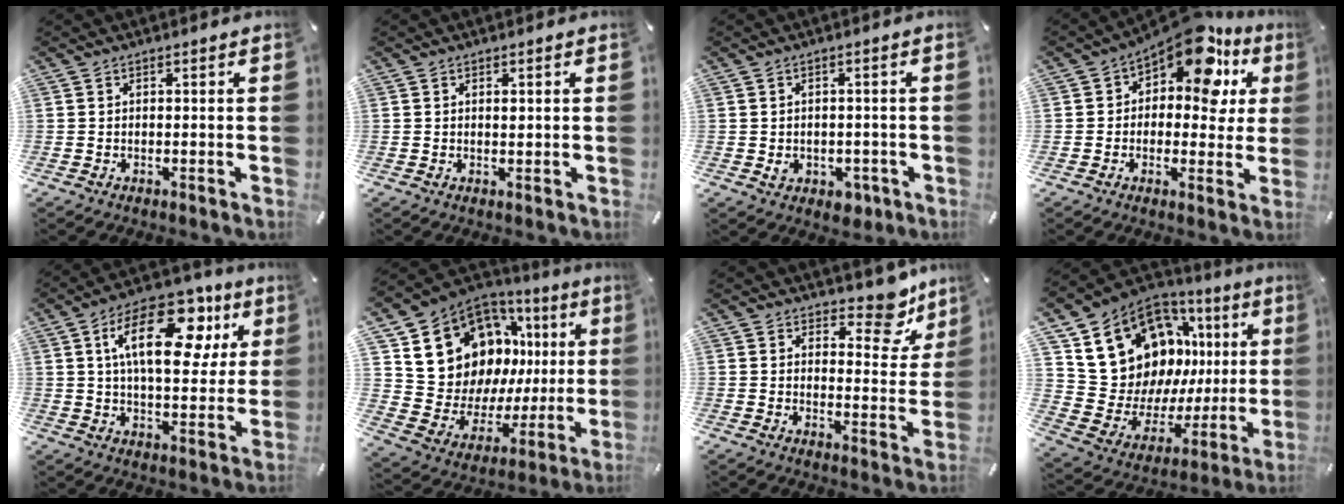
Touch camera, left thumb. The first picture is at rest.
{"total": 1.6, "force": [0.7, 0.4, 1.3], "torque": [-0.020, -0.004, 0.011]}
{"total": 4.0, "force": [-1.1, 3.3, 1.9], "torque": [-0.005, -0.005, -0.020]}
{"total": 14.6, "force": [8.8, 7.3, 9.1], "torque": [-0.140, -0.060, 0.151]}
{"total": 20.8, "force": [8.0, 10.7, 16.0], "torque": [-0.252, -0.020, 0.126]}
{"total": 15.5, "force": [8.7, 11.4, 5.9], "torque": [-0.105, -0.077, 0.175]}
{"total": 10.7, "force": [7.8, 5.2, 5.2], "torque": [-0.038, -0.065, 0.131]}
{"total": 17.8, "force": [10.0, 12.9, 7.1], "torque": [-0.113, -0.083, 0.203]}